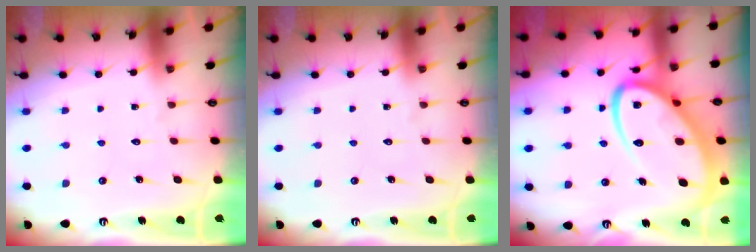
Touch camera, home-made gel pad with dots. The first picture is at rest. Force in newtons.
{"total": 0.0}
{"total": 19.4, "press": 19.4, "slide": 1.7}